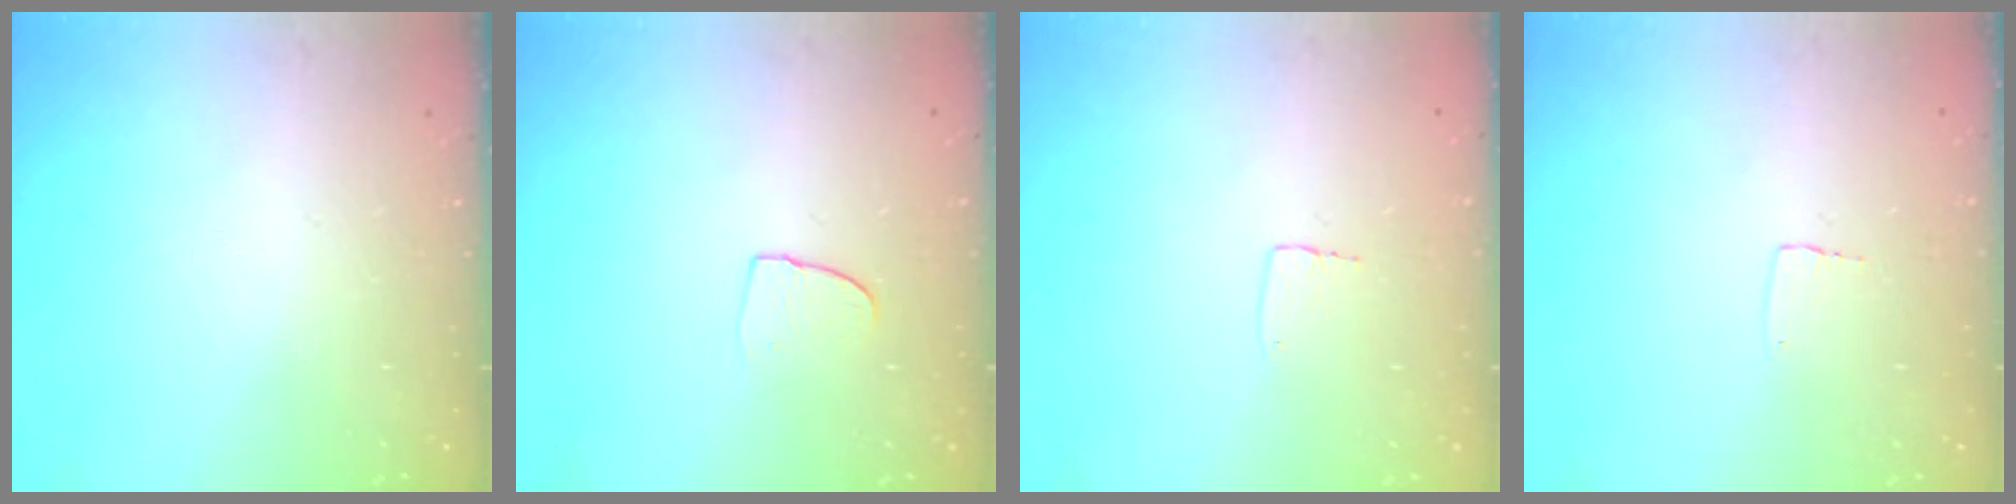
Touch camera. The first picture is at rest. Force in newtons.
{"total": 5.0, "press": 4.9, "slide": 0.5}
{"total": 2.7, "press": 2.7, "slide": 0.1}
{"total": 2.3, "press": 2.3, "slide": 0.1}